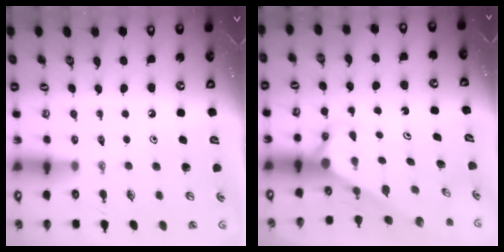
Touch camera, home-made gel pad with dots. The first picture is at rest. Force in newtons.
{"total": 2.7, "press": 2.7, "slide": 0.2}